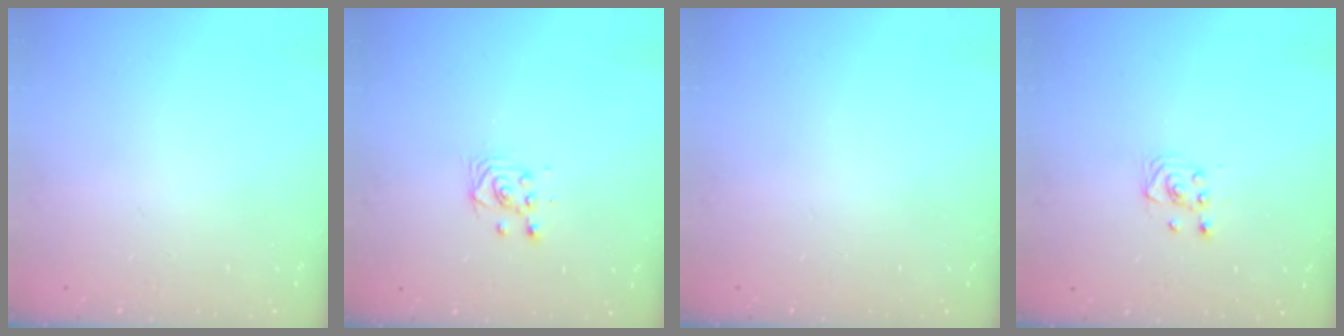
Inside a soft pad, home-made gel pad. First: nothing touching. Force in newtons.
{"total": 3.2, "press": 3.2, "slide": 0.6}
{"total": 0.0}
{"total": 2.6, "press": 2.4, "slide": 1.0}